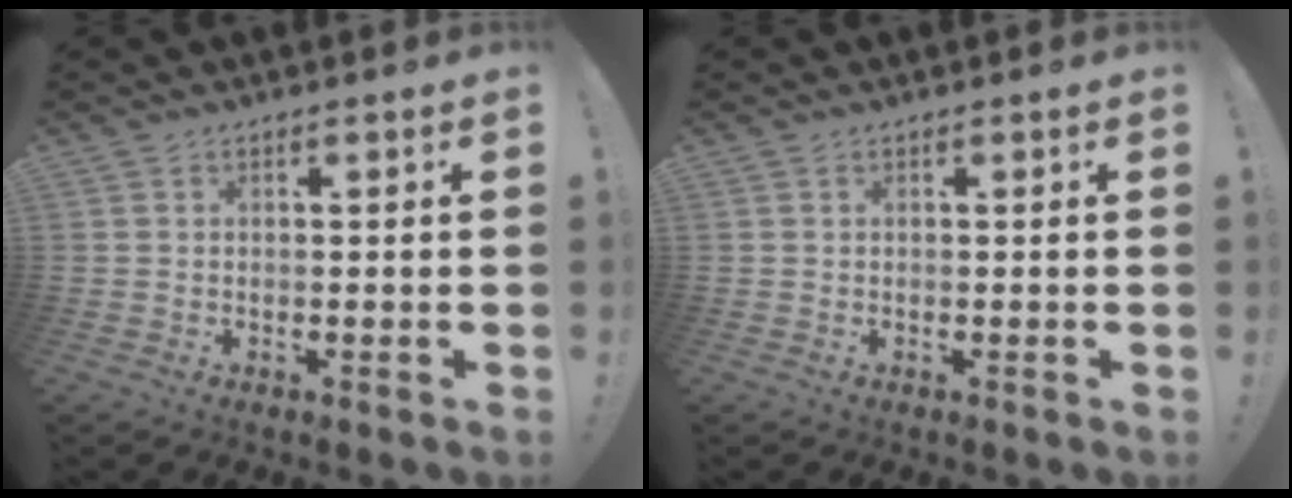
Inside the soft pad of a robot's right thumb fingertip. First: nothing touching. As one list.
[{"total": 0.0}]